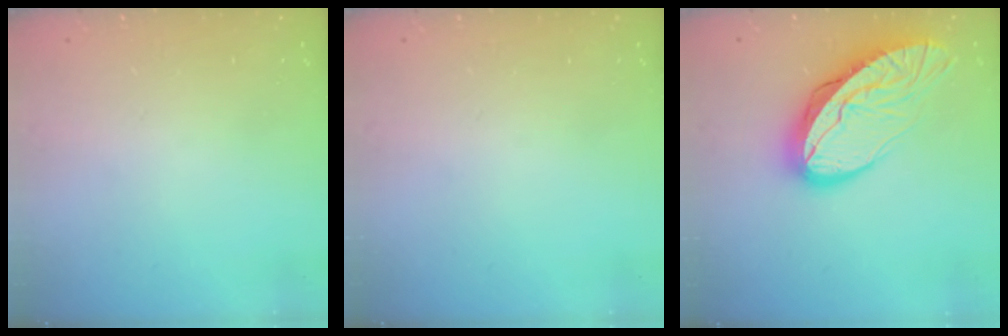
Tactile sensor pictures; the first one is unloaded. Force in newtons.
{"total": 0.0}
{"total": 14.9, "press": 14.8, "slide": 1.5}